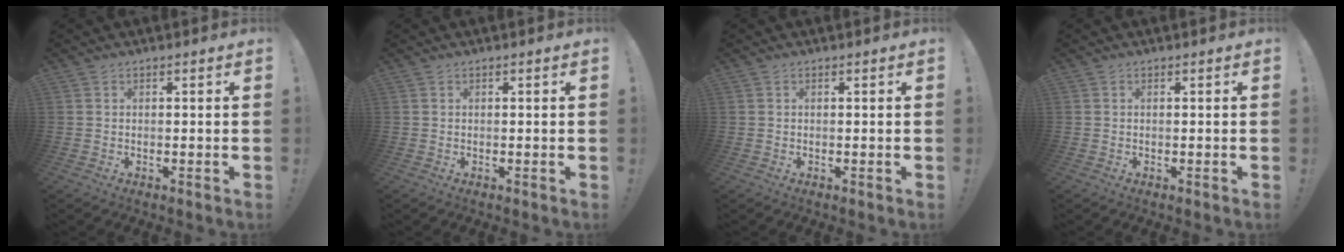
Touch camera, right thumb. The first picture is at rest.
{"total": 0.0}
{"total": 0.0}
{"total": 0.0}